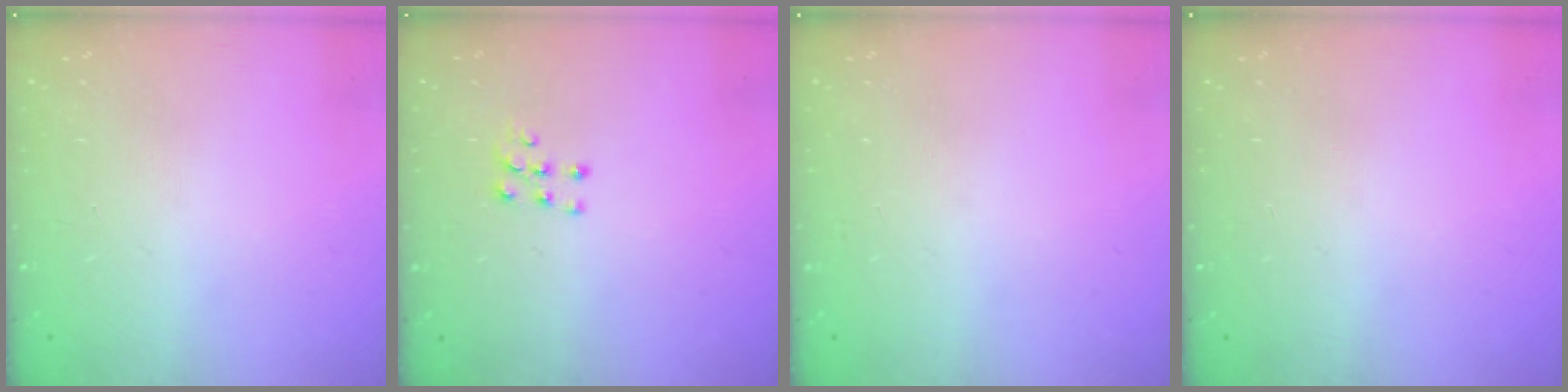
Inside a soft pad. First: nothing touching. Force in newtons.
{"total": 5.6, "press": 5.6, "slide": 0.5}
{"total": 0.0}
{"total": 0.0}